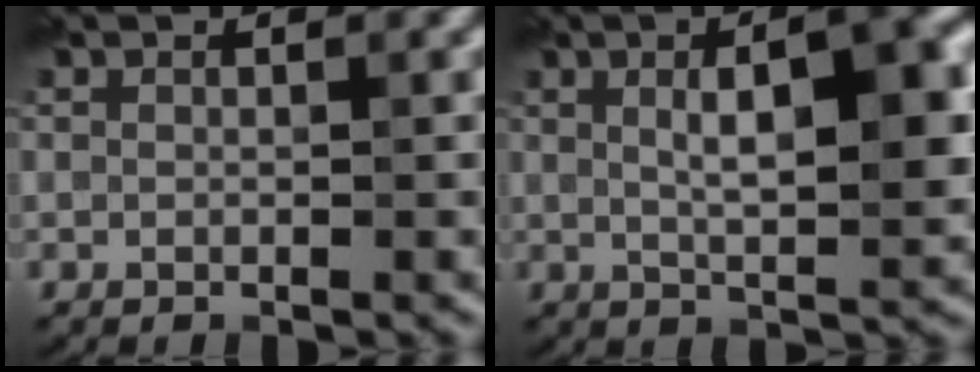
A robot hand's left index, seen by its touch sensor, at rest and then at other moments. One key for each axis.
{"total": 7.0, "fx": 1.4, "fy": 2.0, "fz": 6.6, "tx": -0.095, "ty": 0.009, "tz": 0.019}